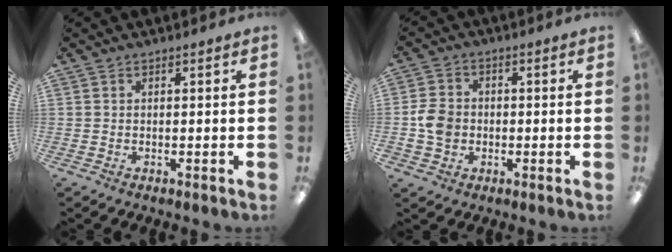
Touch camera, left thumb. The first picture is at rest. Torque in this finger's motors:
{"motor_torque": [0.54, 0.84, 0.34, -0.14, 0.24]}